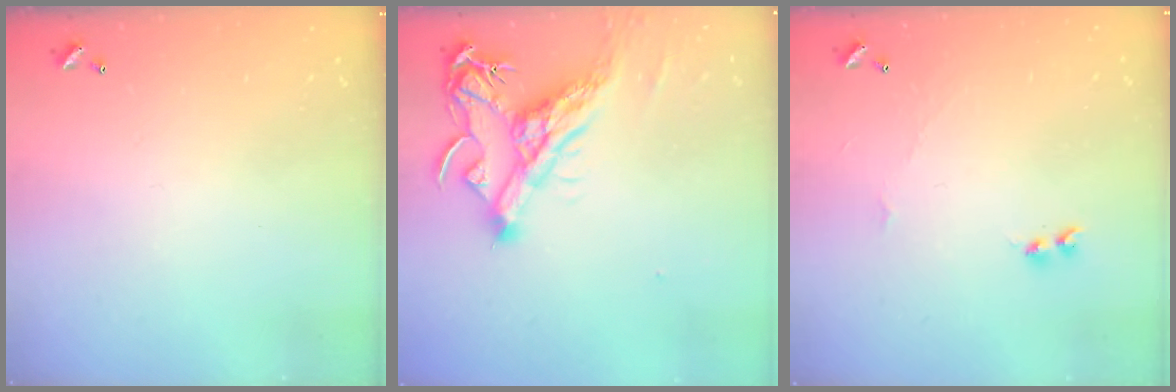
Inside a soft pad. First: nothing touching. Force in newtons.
{"total": 9.5, "press": 9.3, "slide": 1.6}
{"total": 1.9, "press": 1.8, "slide": 0.5}